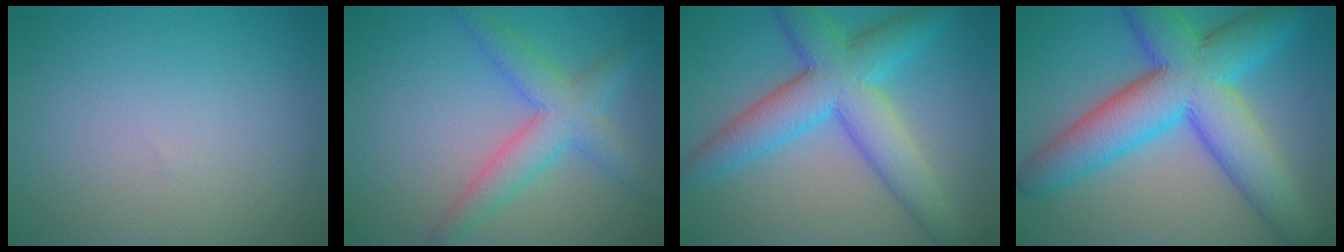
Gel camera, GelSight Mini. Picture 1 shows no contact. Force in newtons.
{"total": 4.6, "press": 4.6, "slide": 0.2}
{"total": 7.7, "press": 7.7, "slide": 0.1}
{"total": 11.4, "press": 11.4, "slide": 0.1}